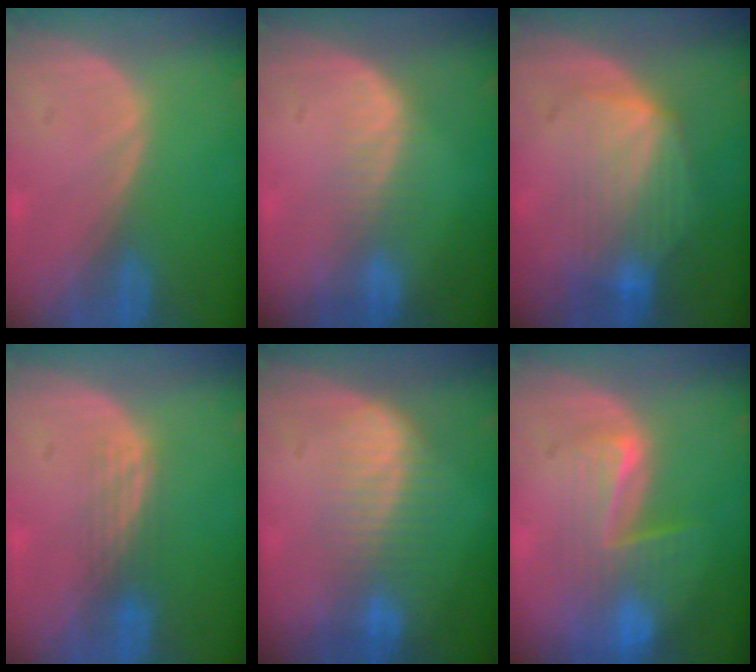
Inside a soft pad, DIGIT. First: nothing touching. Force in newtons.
{"total": 2.7, "press": 2.3, "slide": 1.5}
{"total": 7.8, "press": 7.5, "slide": 2.2}
{"total": 2.8, "press": 2.5, "slide": 1.3}
{"total": 7.2, "press": 6.2, "slide": 3.7}
{"total": 7.6, "press": 7.1, "slide": 2.8}